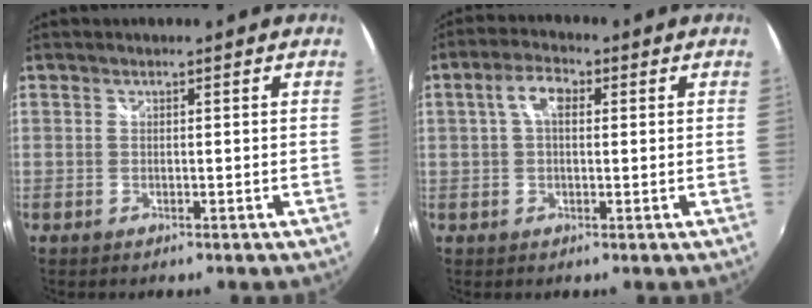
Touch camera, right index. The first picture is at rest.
{"total": 5.0, "force": [1.1, 2.7, 4.0], "torque": [-0.077, 0.017, 0.019]}